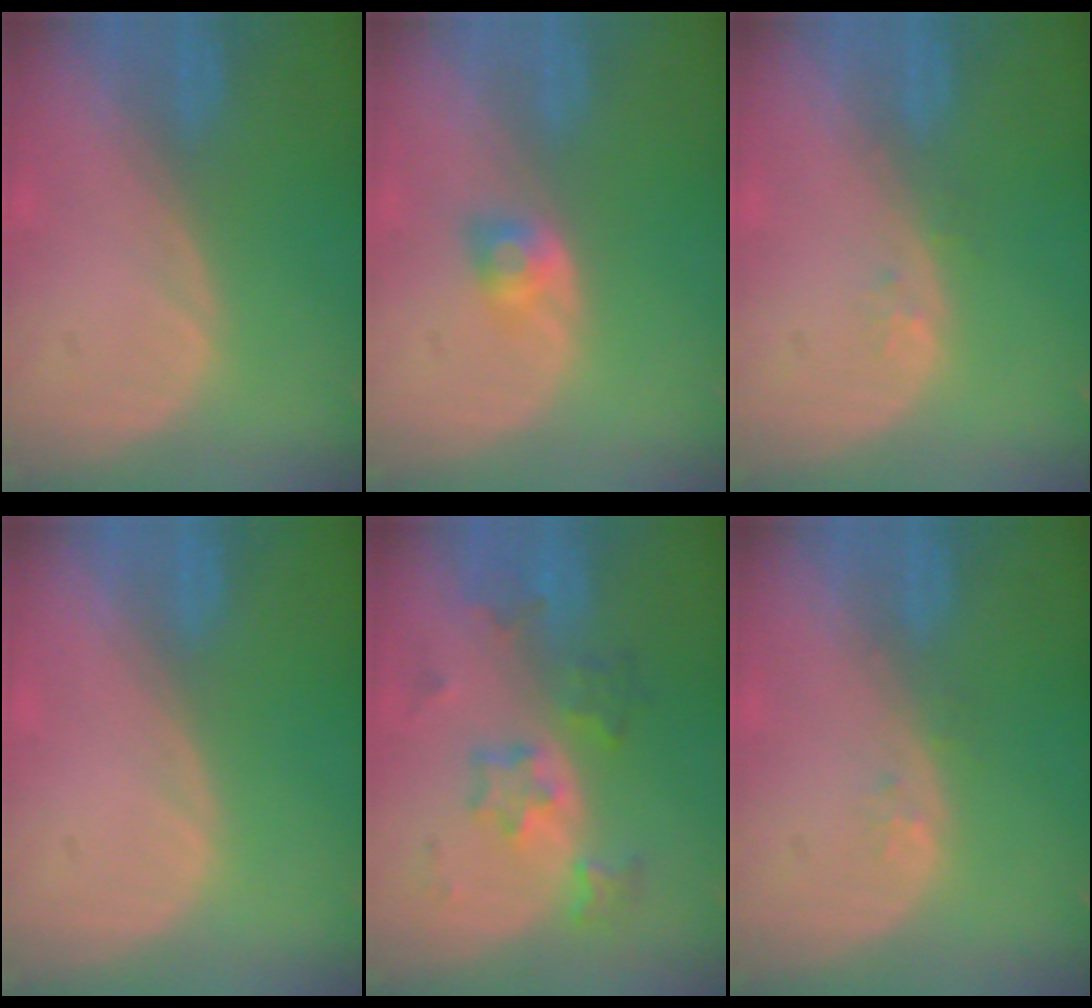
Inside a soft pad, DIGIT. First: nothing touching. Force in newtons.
{"total": 2.7, "press": 2.4, "slide": 1.1}
{"total": 0.9, "press": 0.9, "slide": 0.2}
{"total": 0.0}
{"total": 6.3, "press": 6.3, "slide": 0.5}
{"total": 0.9, "press": 0.9, "slide": 0.2}